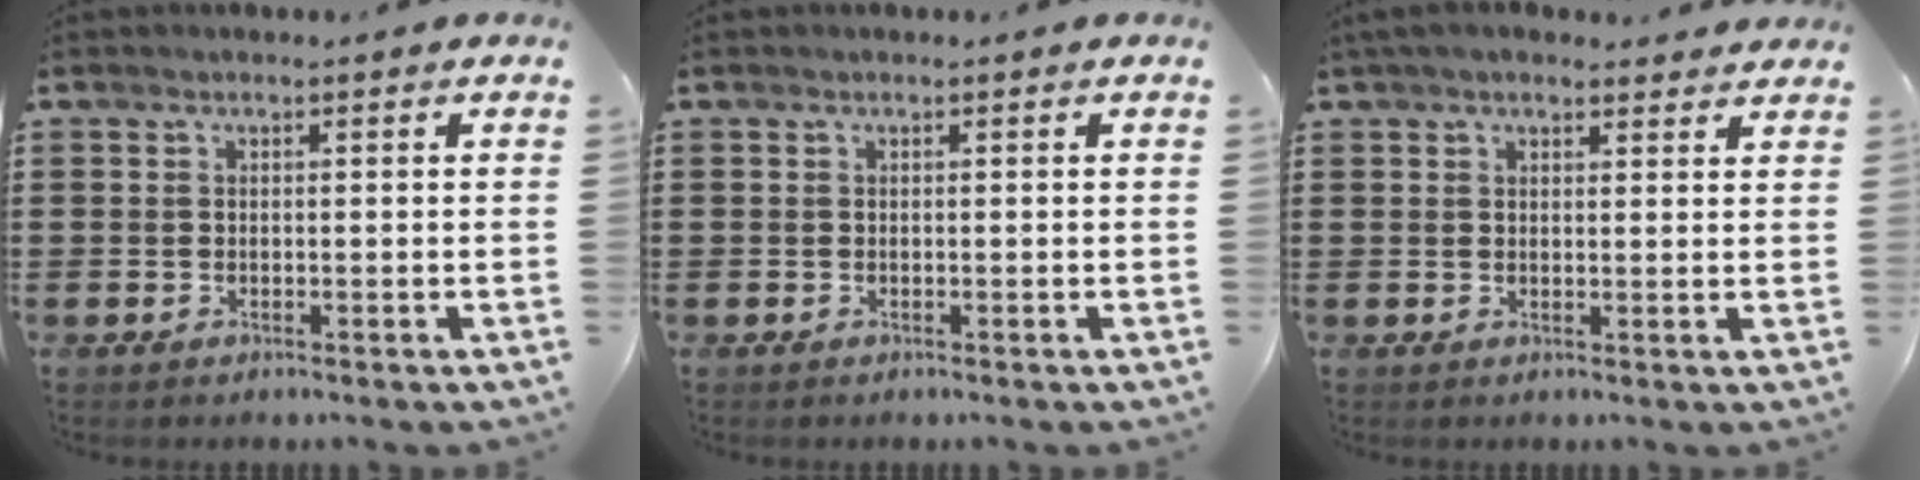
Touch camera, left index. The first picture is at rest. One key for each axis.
{"total": 0.0}
{"total": 3.2, "fx": 2.8, "fy": 0.8, "fz": 1.3, "tx": -0.032, "ty": 0.002, "tz": 0.052}